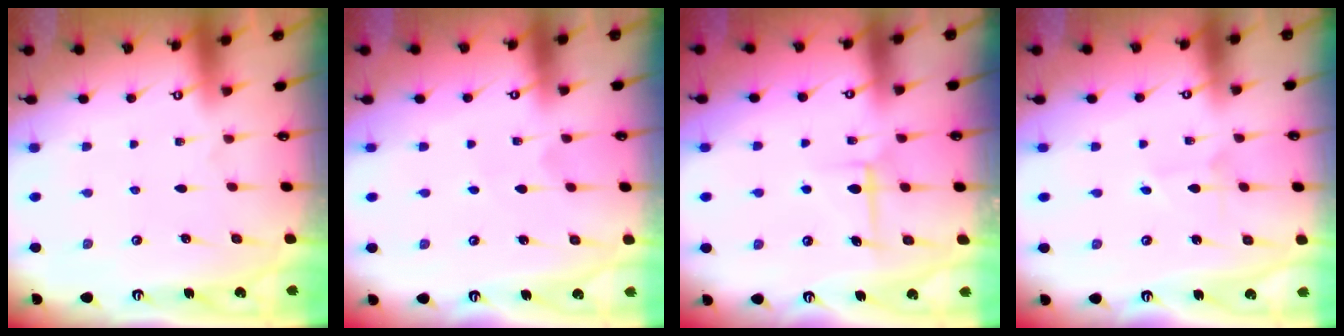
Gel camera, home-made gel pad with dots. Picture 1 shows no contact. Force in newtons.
{"total": 2.5, "press": 2.5, "slide": 0.3}
{"total": 6.4, "press": 6.4, "slide": 0.1}
{"total": 2.0, "press": 2.0, "slide": 0.2}